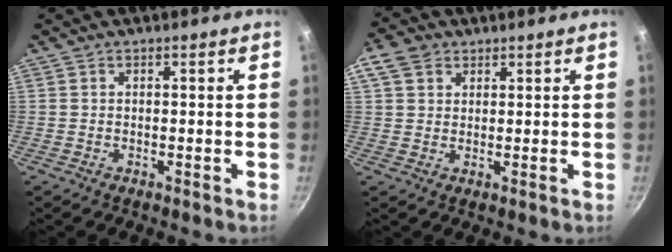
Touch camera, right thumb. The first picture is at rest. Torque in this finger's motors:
{"motor_torque": [0.29, 0.31, 0.12, -0.01, 0.17]}